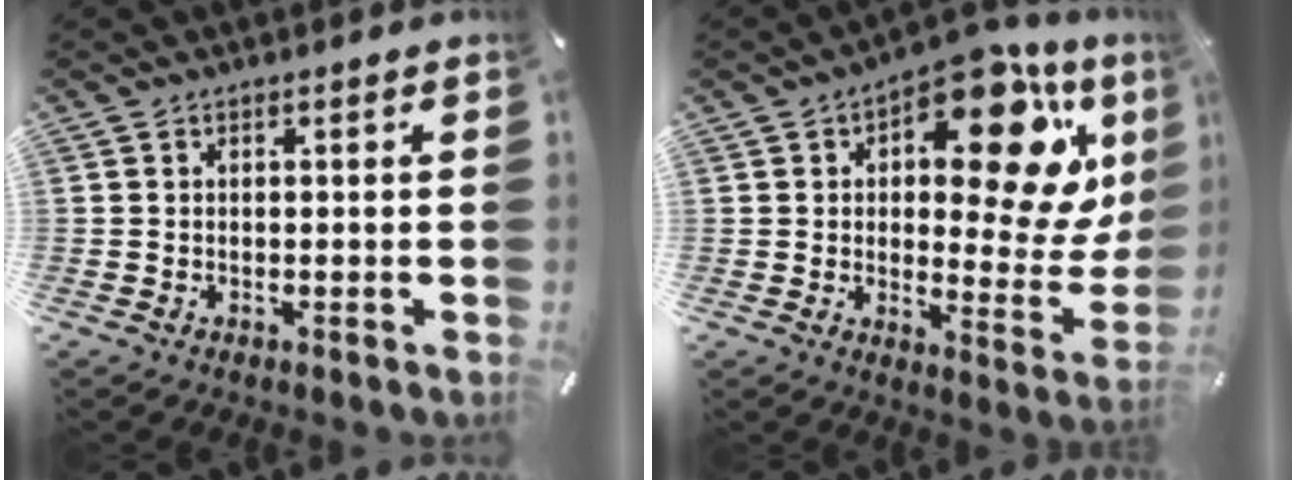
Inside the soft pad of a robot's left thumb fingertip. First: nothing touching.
{"total": 19.4, "force": [9.7, 9.0, 14.2], "torque": [-0.172, -0.081, 0.154]}